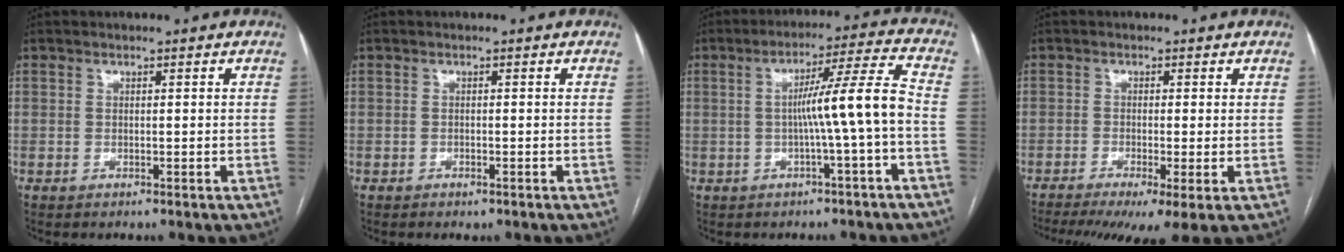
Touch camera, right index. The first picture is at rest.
{"total": 0.9, "force": [-0.6, 0.5, 0.5], "torque": [-0.010, -0.001, -0.004]}
{"total": 8.8, "force": [-1.4, -1.5, 8.6], "torque": [-0.134, 0.019, -0.019]}
{"total": 9.7, "force": [-6.1, 1.1, 7.5], "torque": [-0.115, -0.015, -0.097]}